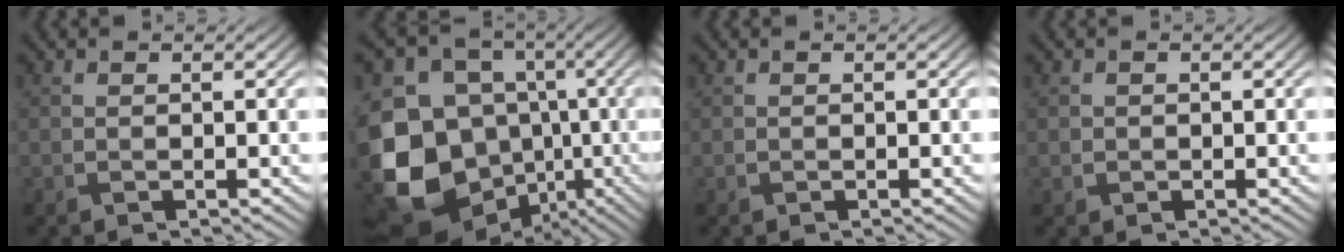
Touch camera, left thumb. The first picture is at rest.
{"total": 17.9, "force": [-4.4, 14.6, 9.4], "torque": [-0.256, -0.035, -0.071]}
{"total": 0.0}
{"total": 0.9, "force": [-0.1, 0.9, 0.0], "torque": [0.001, -0.006, -0.004]}